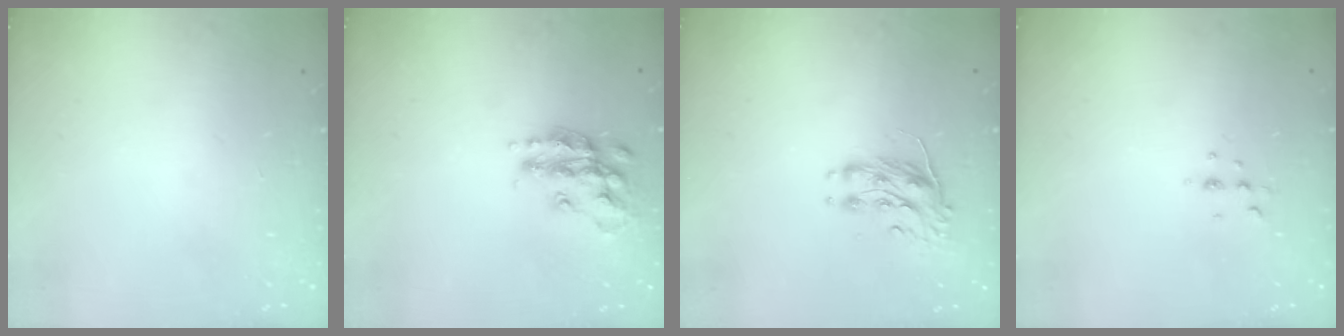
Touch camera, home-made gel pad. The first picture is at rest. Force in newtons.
{"total": 14.7, "press": 14.7, "slide": 0.9}
{"total": 8.0, "press": 8.0, "slide": 0.4}
{"total": 3.7, "press": 3.6, "slide": 0.7}